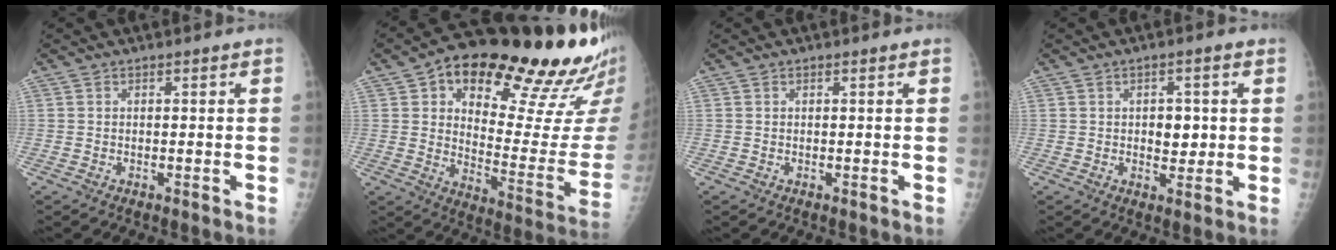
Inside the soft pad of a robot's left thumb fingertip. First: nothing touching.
{"total": 26.6, "force": [16.4, 9.0, 18.8], "torque": [-0.212, -0.059, 0.235]}
{"total": 0.0}
{"total": 4.8, "force": [0.6, 3.1, 3.6], "torque": [-0.025, -0.002, 0.010]}